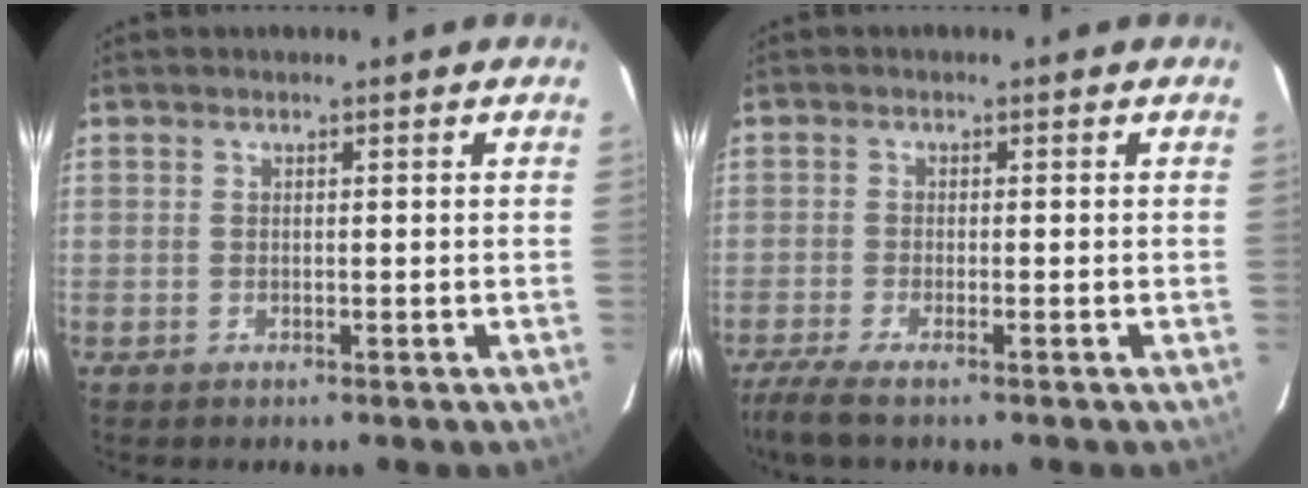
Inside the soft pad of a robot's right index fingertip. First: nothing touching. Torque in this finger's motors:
{"motor_torque": [0.13, -0.33, 0.10, 0.01]}